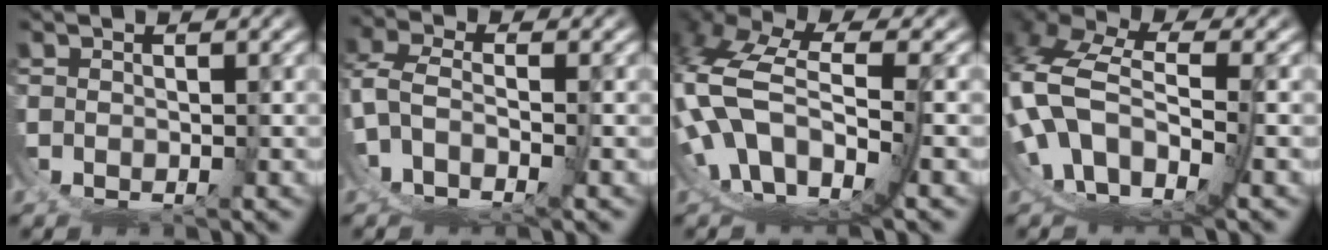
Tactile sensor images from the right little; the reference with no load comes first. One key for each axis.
{"total": 5.6, "fx": -2.5, "fy": 3.3, "fz": 3.8, "tx": -0.095, "ty": -0.032, "tz": -0.031}
{"total": 10.2, "fx": -1.4, "fy": 6.9, "fz": 7.4, "tx": -0.184, "ty": -0.046, "tz": -0.006}
{"total": 11.3, "fx": -2.0, "fy": 8.8, "fz": 6.8, "tx": -0.179, "ty": -0.056, "tz": -0.020}